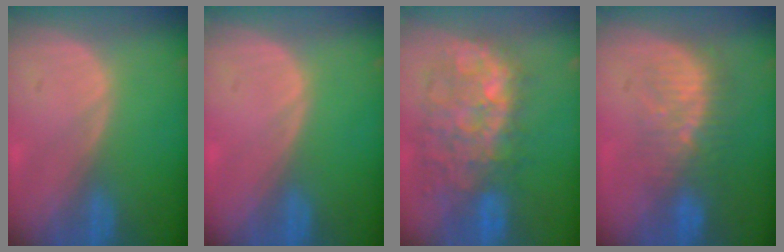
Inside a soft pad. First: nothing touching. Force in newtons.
{"total": 0.0}
{"total": 11.0, "press": 10.3, "slide": 3.9}
{"total": 8.1, "press": 7.6, "slide": 2.6}